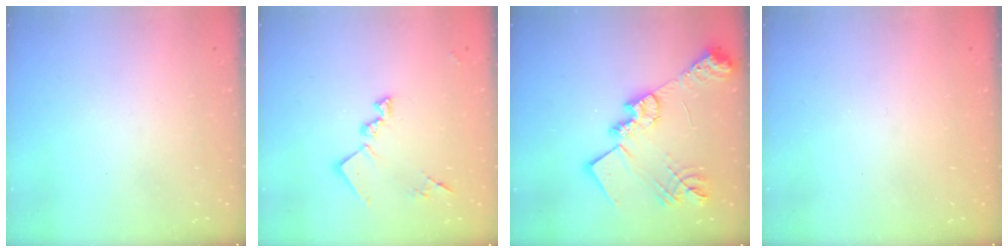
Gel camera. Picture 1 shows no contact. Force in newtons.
{"total": 12.6, "press": 12.6, "slide": 0.5}
{"total": 23.0, "press": 22.9, "slide": 2.0}
{"total": 1.5, "press": 1.2, "slide": 0.8}